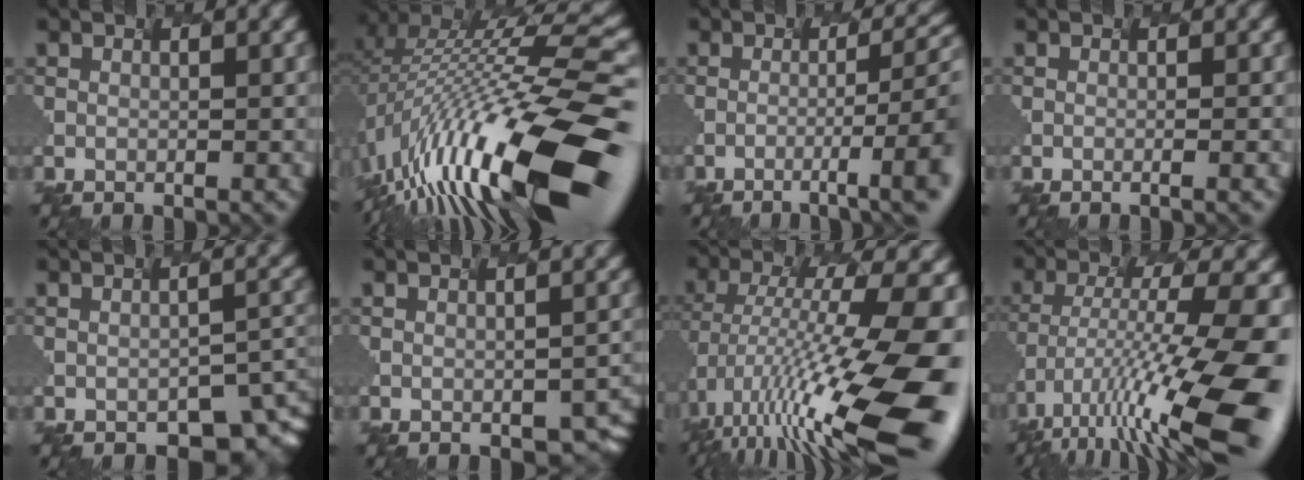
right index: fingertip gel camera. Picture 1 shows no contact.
{"total": 16.8, "force": [-5.7, 4.2, 15.2], "torque": [-0.277, 0.026, -0.097]}
{"total": 7.8, "force": [-2.5, 1.5, 7.2], "torque": [-0.097, 0.007, -0.011]}
{"total": 1.6, "force": [-0.4, 0.6, 1.5], "torque": [-0.001, 0.008, -0.013]}
{"total": 3.7, "force": [-2.5, 1.5, 2.3], "torque": [-0.039, -0.018, -0.002]}
{"total": 4.5, "force": [-1.8, 2.0, 3.6], "torque": [-0.037, -0.004, 0.022]}
{"total": 14.5, "force": [-5.4, 3.5, 13.0], "torque": [-0.251, -0.006, -0.071]}
{"total": 13.4, "force": [-7.3, 2.4, 10.9], "torque": [-0.217, -0.008, -0.102]}